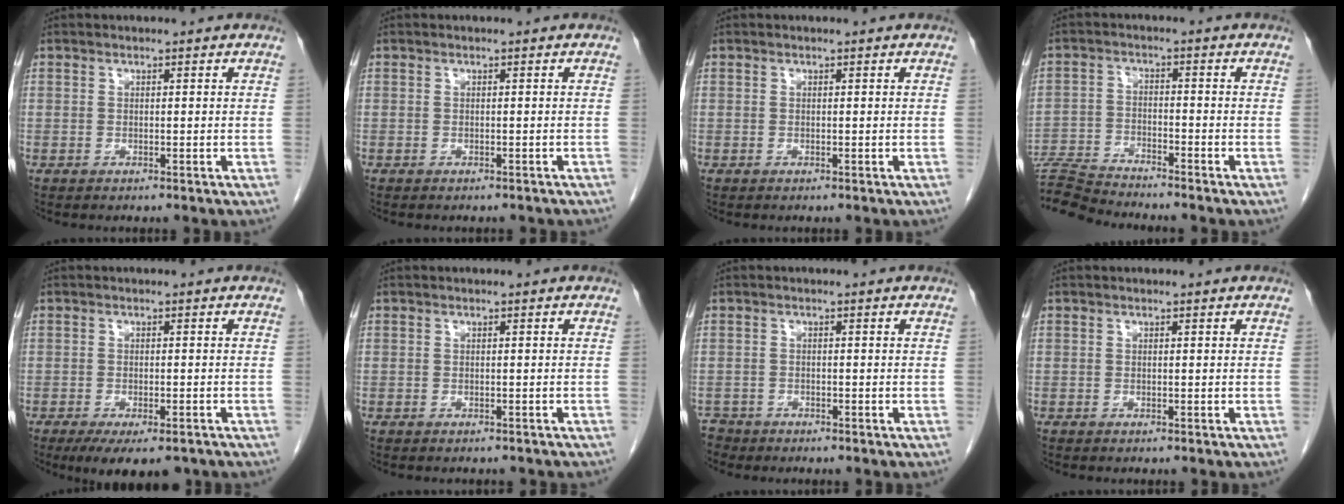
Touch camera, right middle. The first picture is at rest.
{"total": 4.1, "force": [-3.6, 1.2, 1.5], "torque": [-0.020, -0.006, -0.038]}
{"total": 0.0}
{"total": 8.4, "force": [-8.3, -0.9, 1.0], "torque": [-0.019, -0.005, -0.155]}
{"total": 8.4, "force": [-6.1, 2.7, 5.1], "torque": [-0.065, -0.011, -0.087]}
{"total": 4.3, "force": [-3.8, 1.4, 1.6], "torque": [-0.020, -0.003, -0.040]}
{"total": 2.0, "force": [-1.8, 0.8, -0.5], "torque": [0.004, -0.002, -0.034]}
{"total": 0.0}